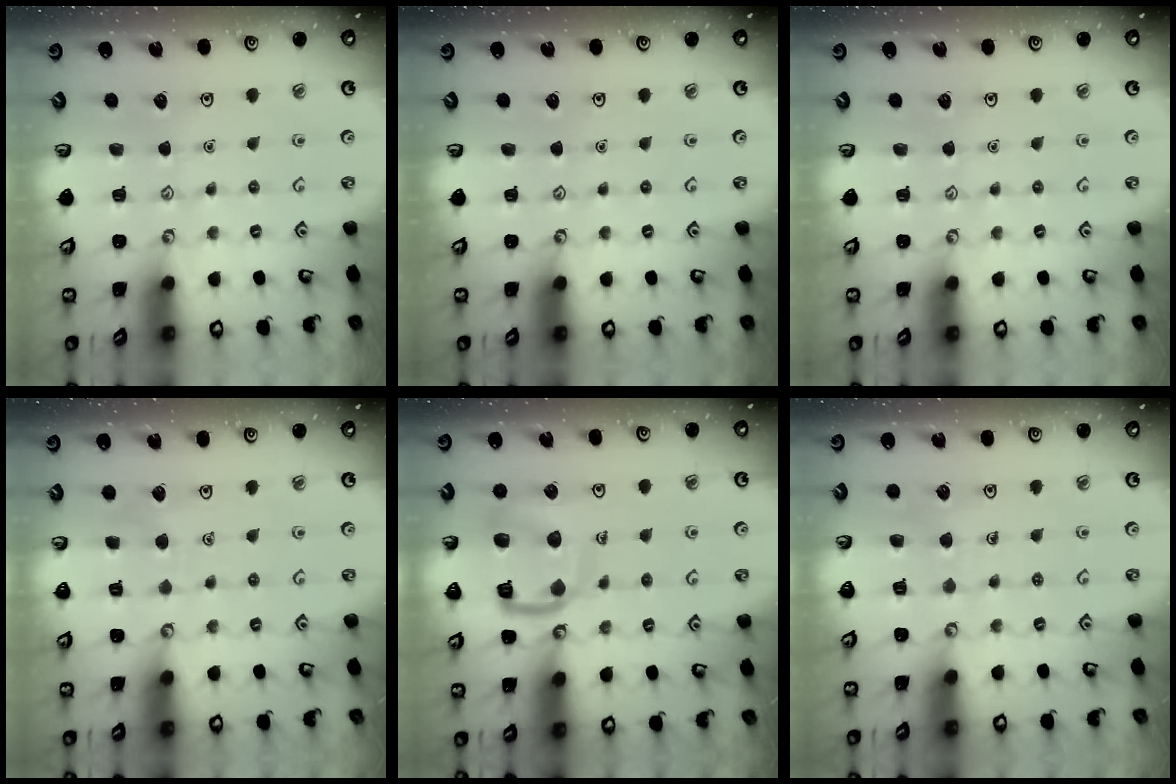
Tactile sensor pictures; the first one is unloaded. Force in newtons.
{"total": 0.0}
{"total": 0.0}
{"total": 3.8, "press": 3.8, "slide": 0.2}
{"total": 14.3, "press": 14.2, "slide": 1.5}
{"total": 4.0, "press": 4.0, "slide": 0.3}